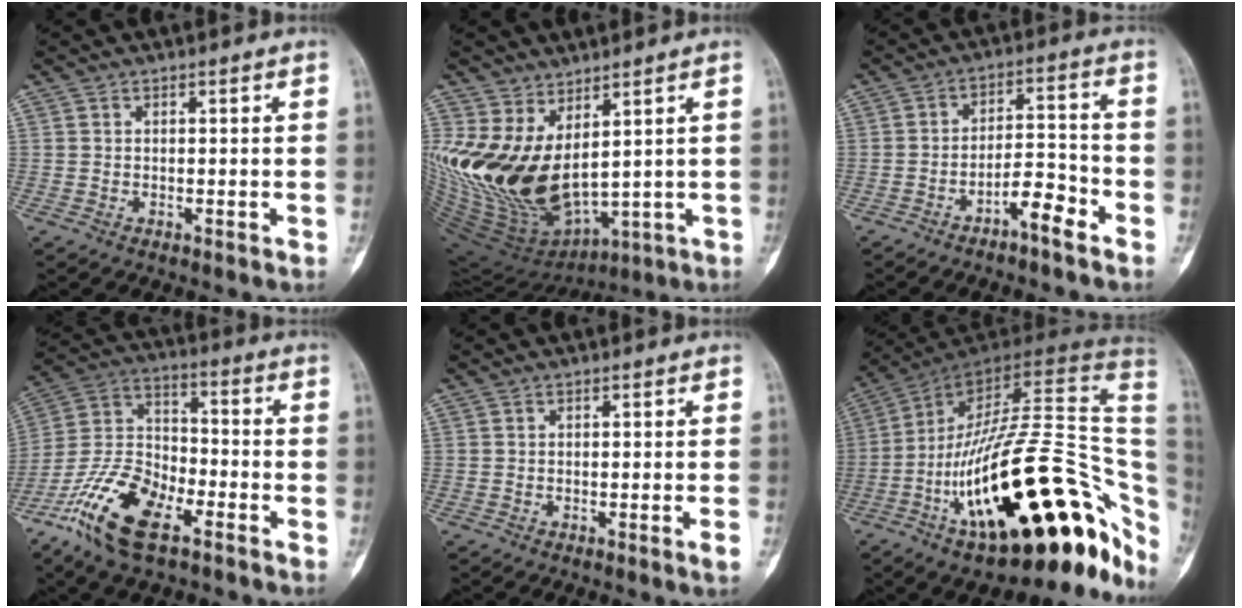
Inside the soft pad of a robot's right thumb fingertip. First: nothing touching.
{"total": 19.6, "force": [4.3, 10.9, 15.7], "torque": [-0.309, -0.050, 0.112]}
{"total": 6.5, "force": [-4.1, 1.9, 4.7], "torque": [-0.069, 0.046, -0.069]}
{"total": 16.5, "force": [-9.4, 7.3, 11.4], "torque": [-0.220, 0.047, -0.188]}
{"total": 1.6, "force": [-0.7, -0.2, 1.4], "torque": [-0.024, 0.000, -0.012]}
{"total": 37.5, "force": [-11.5, 14.5, 32.6], "torque": [-0.397, 0.069, -0.179]}